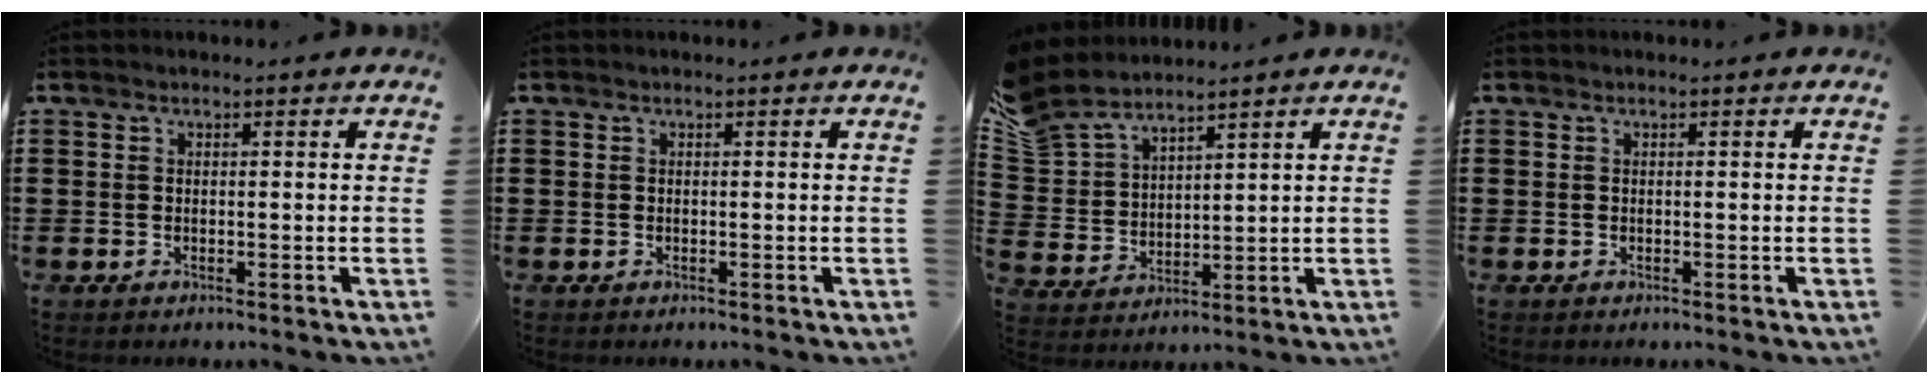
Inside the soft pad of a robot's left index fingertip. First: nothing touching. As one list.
[{"total": 0.0}, {"total": 6.4, "force": [5.7, 2.5, 1.5], "torque": [-0.060, -0.020, 0.106]}, {"total": 0.0}]